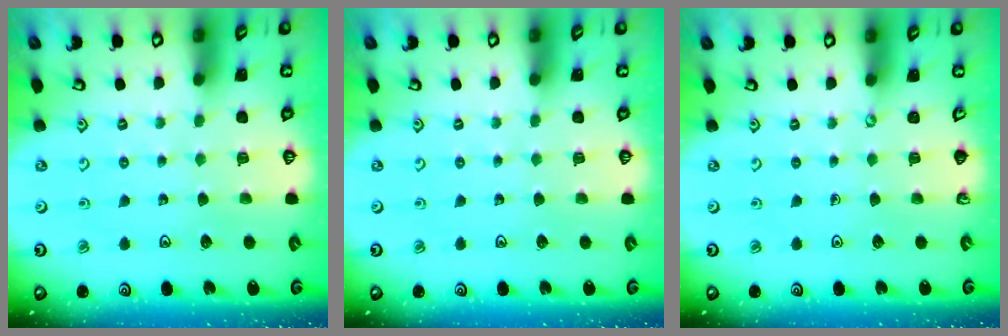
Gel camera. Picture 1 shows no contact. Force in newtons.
{"total": 0.0}
{"total": 0.0}